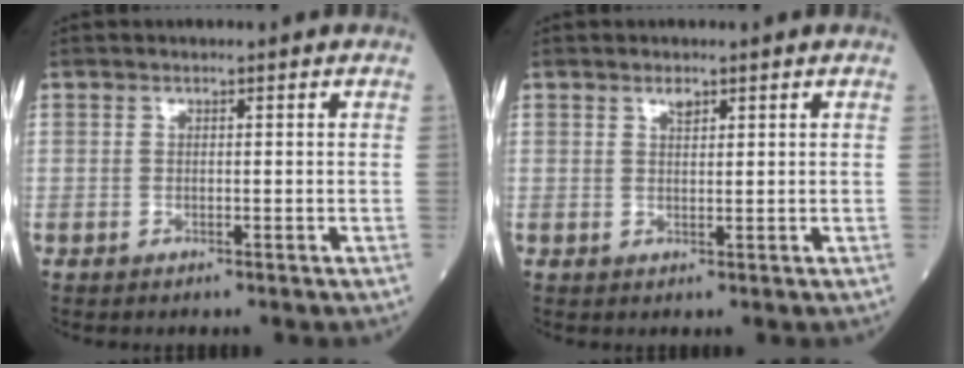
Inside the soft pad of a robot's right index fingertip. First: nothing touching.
{"total": 1.3, "force": [0.9, 0.5, 0.8], "torque": [-0.015, 0.000, 0.016]}